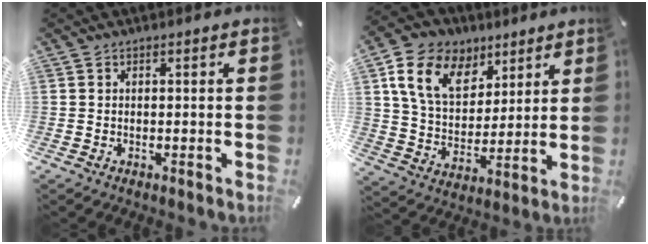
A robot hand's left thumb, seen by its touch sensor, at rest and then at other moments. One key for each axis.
{"total": 14.0, "fx": 7.2, "fy": 10.0, "fz": 6.8, "tx": -0.141, "ty": -0.023, "tz": 0.139}